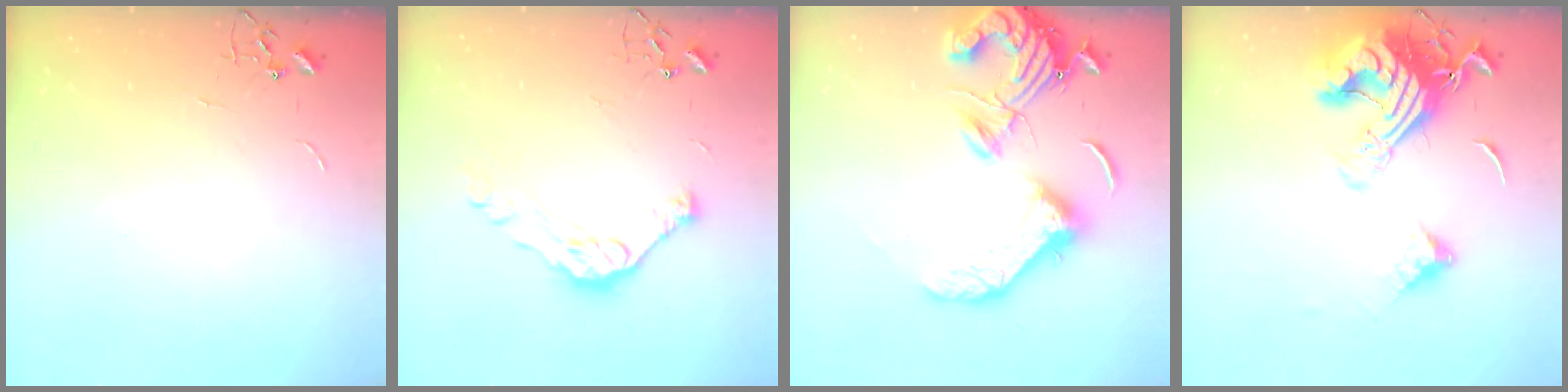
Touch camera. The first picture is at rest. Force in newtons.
{"total": 12.5, "press": 12.4, "slide": 1.3}
{"total": 20.0, "press": 19.9, "slide": 2.7}
{"total": 21.6, "press": 21.5, "slide": 2.7}